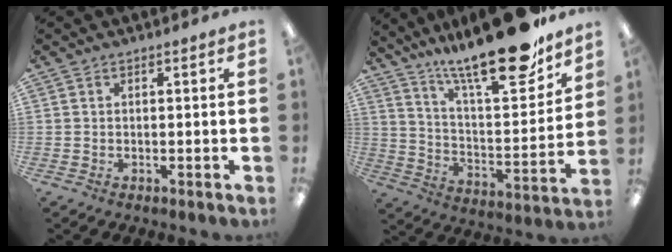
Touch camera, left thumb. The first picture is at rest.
{"total": 24.0, "force": [18.6, 5.3, 14.3], "torque": [-0.219, -0.128, 0.301]}